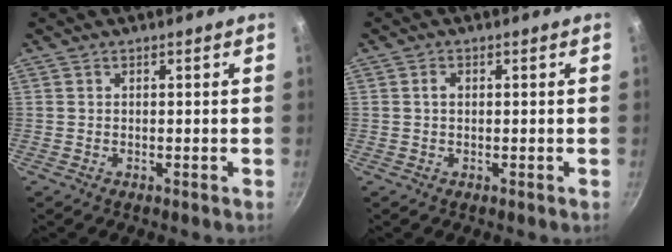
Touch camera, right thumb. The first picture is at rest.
{"total": 1.3, "force": [0.1, 0.9, 0.9], "torque": [-0.014, 0.005, 0.002]}